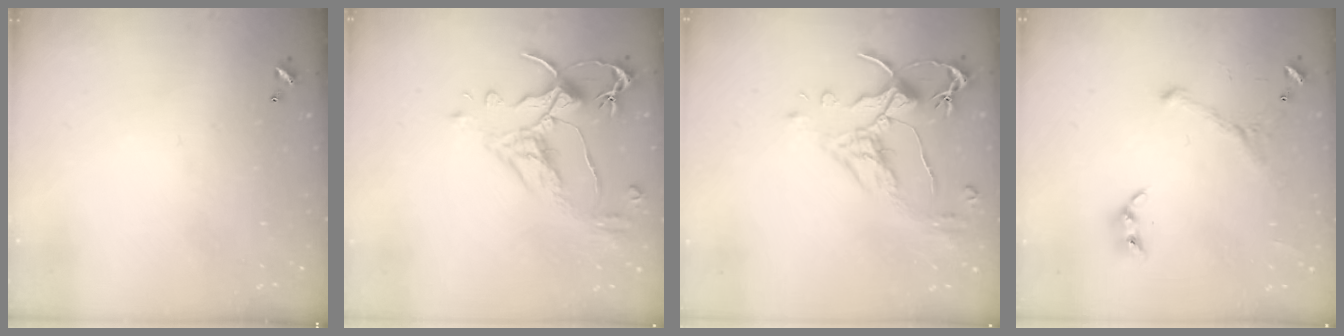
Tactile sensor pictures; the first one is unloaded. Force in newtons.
{"total": 2.6, "press": 2.2, "slide": 1.3}
{"total": 2.5, "press": 2.1, "slide": 1.3}
{"total": 2.0, "press": 2.0, "slide": 0.4}